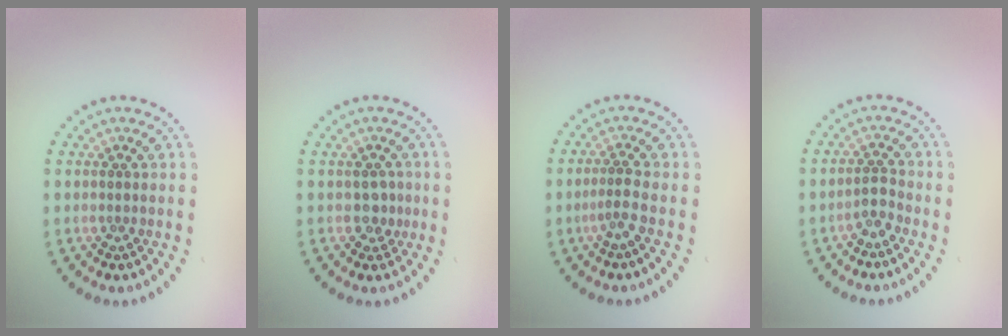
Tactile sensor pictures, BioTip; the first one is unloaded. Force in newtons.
{"total": 1.4, "press": 1.2, "slide": 0.6}
{"total": 1.7, "press": 1.1, "slide": 1.3}
{"total": 1.7, "press": 1.2, "slide": 1.1}